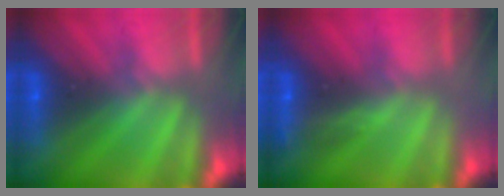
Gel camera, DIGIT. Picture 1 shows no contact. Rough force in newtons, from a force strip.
{"total": 3.0}